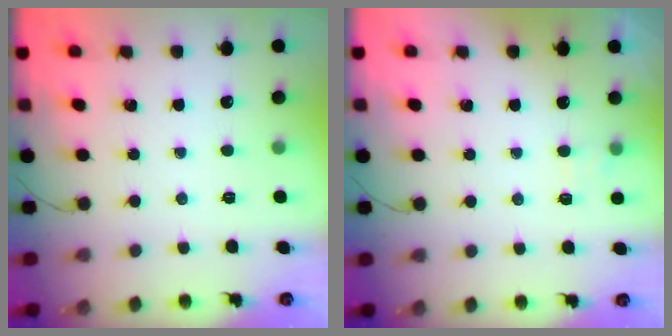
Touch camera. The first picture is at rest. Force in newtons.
{"total": 2.8, "press": 2.5, "slide": 1.4}